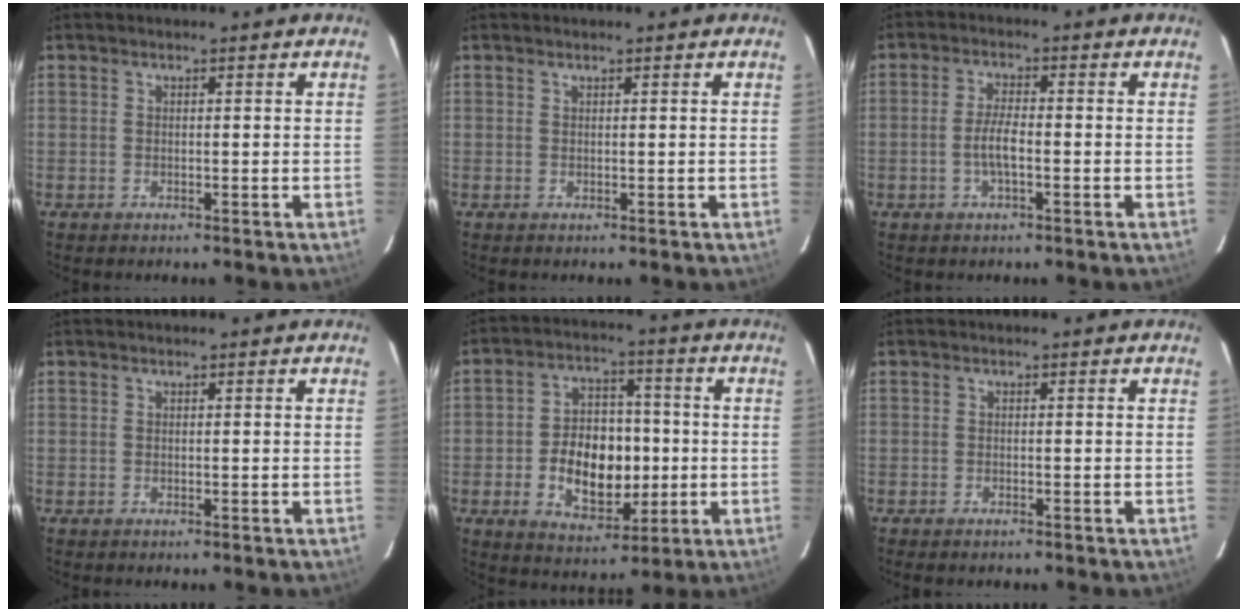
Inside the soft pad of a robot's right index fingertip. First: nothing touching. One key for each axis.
{"total": 0.0}
{"total": 3.9, "fx": -1.1, "fy": 0.8, "fz": 3.6, "tx": -0.074, "ty": 0.004, "tz": -0.021}
{"total": 0.0}
{"total": 12.9, "fx": -2.2, "fy": 8.7, "fz": 9.3, "tx": -0.181, "ty": 0.018, "tz": -0.020}
{"total": 1.3, "fx": -1.1, "fy": 0.3, "fz": 0.6, "tx": -0.016, "ty": -0.003, "tz": -0.021}